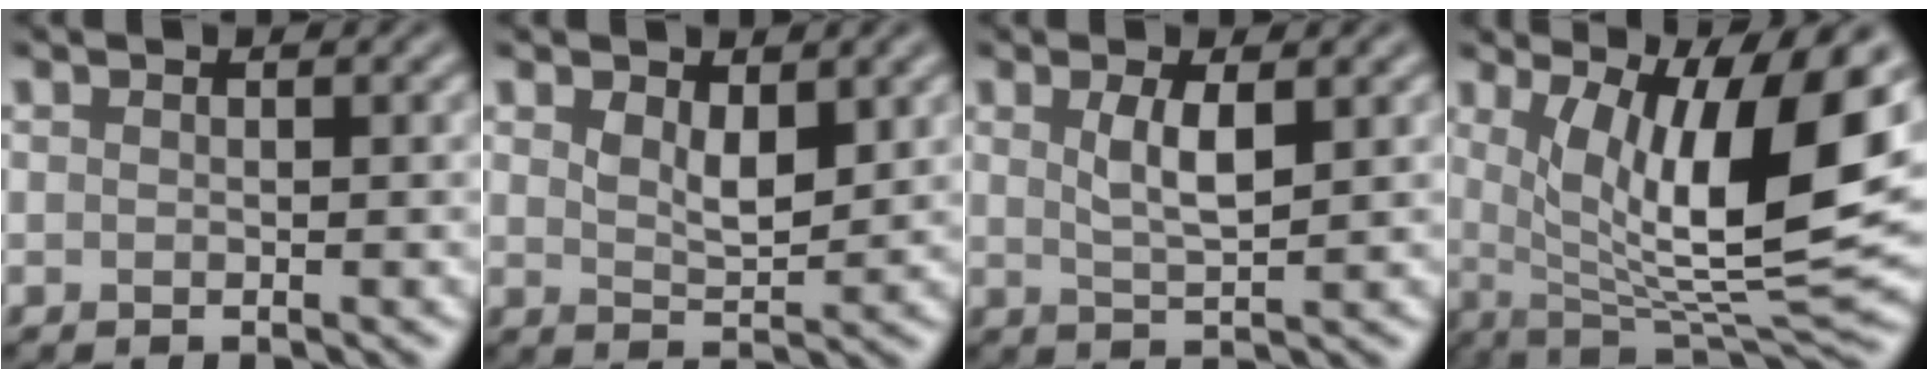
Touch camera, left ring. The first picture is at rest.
{"total": 2.9, "force": [1.3, 1.4, 2.2], "torque": [-0.043, -0.006, 0.028]}
{"total": 2.7, "force": [1.0, 0.7, 2.4], "torque": [-0.047, -0.003, 0.020]}
{"total": 12.6, "force": [2.7, 3.5, 11.8], "torque": [-0.180, -0.013, 0.047]}